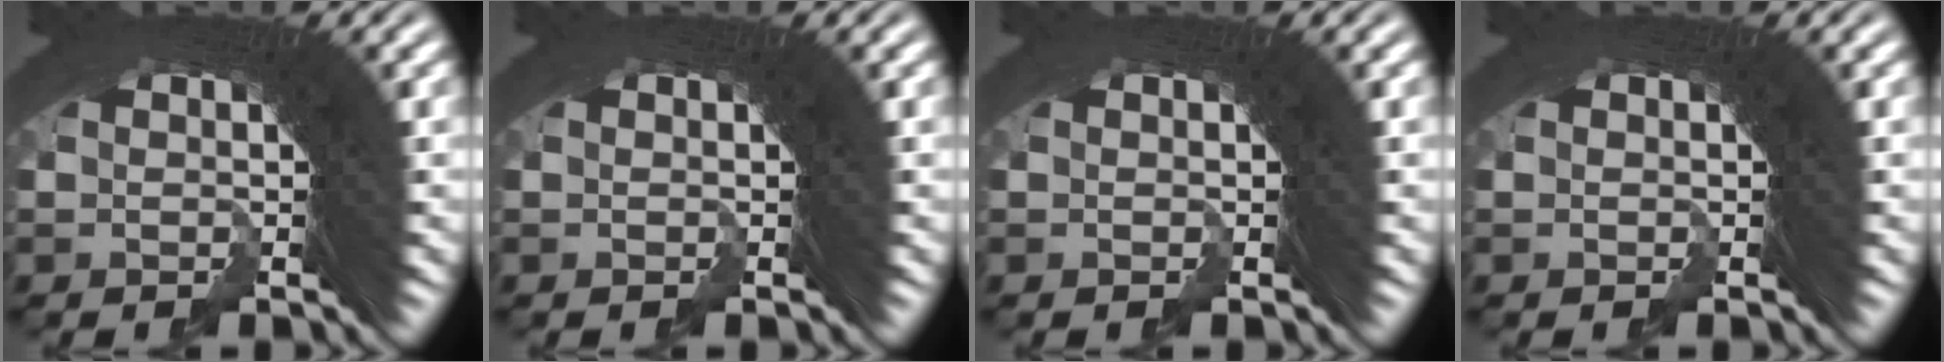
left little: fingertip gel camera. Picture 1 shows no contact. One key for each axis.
{"total": 0.0}
{"total": 0.0}
{"total": 0.0}